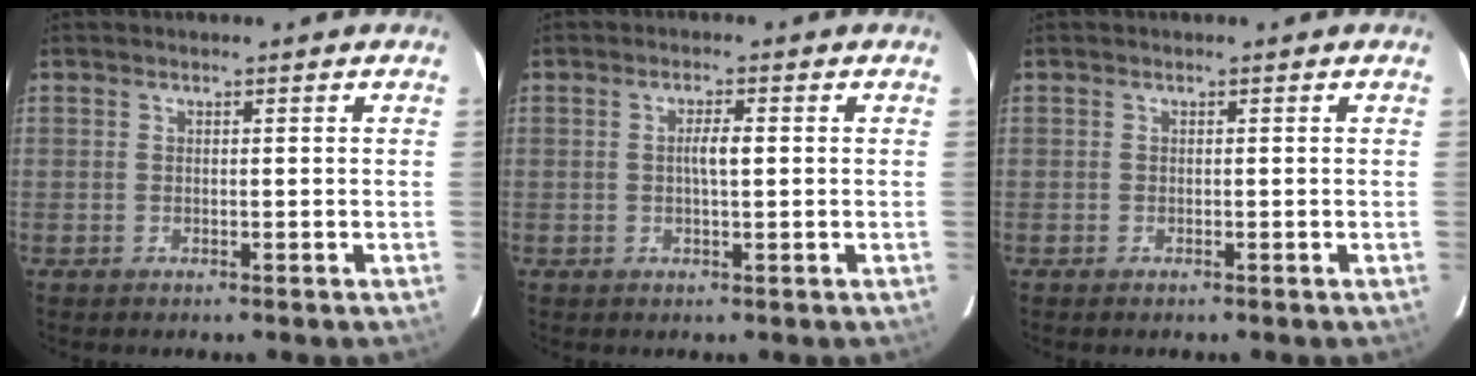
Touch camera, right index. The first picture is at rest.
{"total": 2.5, "force": [0.1, 0.3, 2.5], "torque": [-0.047, 0.002, 0.001]}
{"total": 0.0}